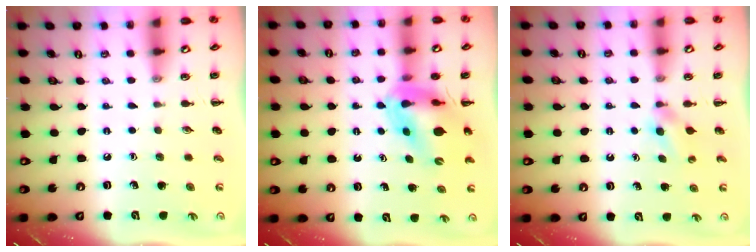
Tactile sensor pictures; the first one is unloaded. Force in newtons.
{"total": 12.0, "press": 11.5, "slide": 3.5}
{"total": 2.7, "press": 2.5, "slide": 1.0}